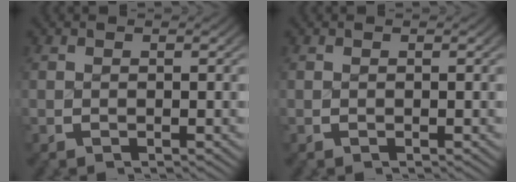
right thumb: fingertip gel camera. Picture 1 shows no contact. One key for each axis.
{"total": 0.0}